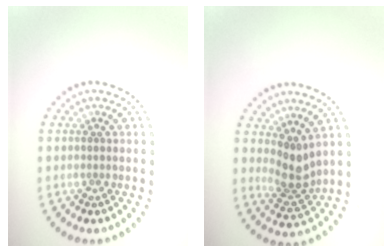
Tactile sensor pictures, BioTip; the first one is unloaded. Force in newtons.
{"total": 2.8, "press": 2.2, "slide": 1.8}